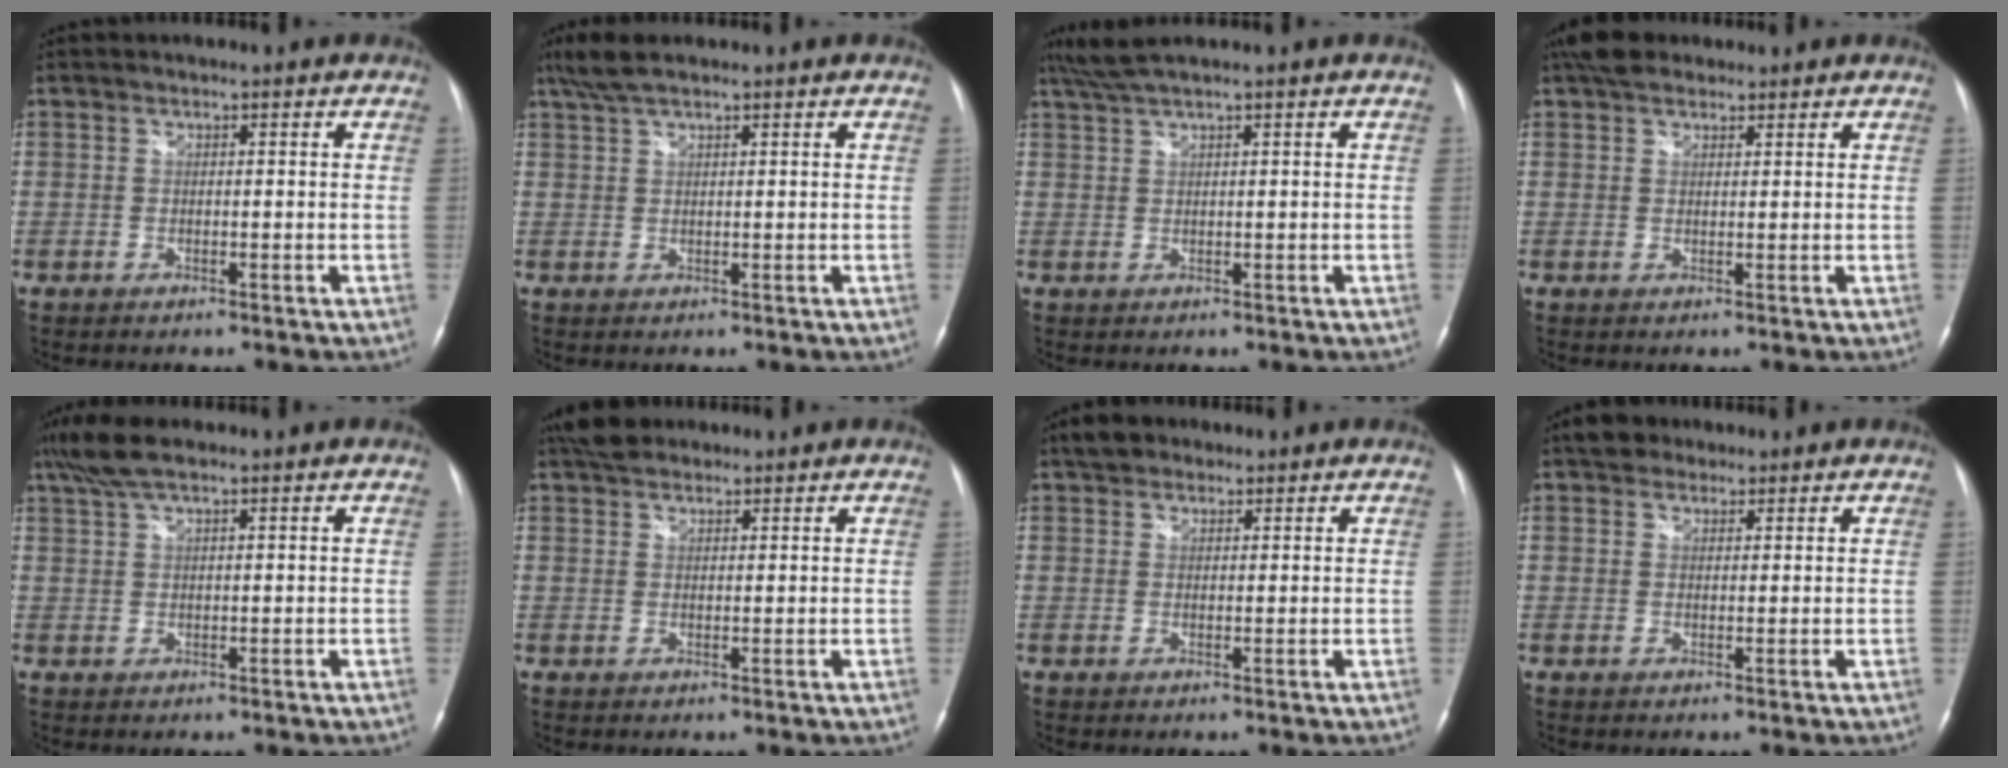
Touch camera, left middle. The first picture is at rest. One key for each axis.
{"total": 4.1, "fx": 3.2, "fy": 0.7, "fz": 2.5, "tx": -0.060, "ty": 0.016, "tz": 0.065}
{"total": 3.6, "fx": 2.9, "fy": -0.5, "fz": 2.1, "tx": -0.053, "ty": 0.019, "tz": 0.060}
{"total": 4.9, "fx": 3.9, "fy": 2.4, "fz": 1.9, "tx": -0.039, "ty": 0.027, "tz": 0.071}
{"total": 5.4, "fx": 4.0, "fy": 1.0, "fz": 3.5, "tx": -0.081, "ty": 0.021, "tz": 0.078}
{"total": 4.3, "fx": 3.6, "fy": 1.9, "fz": 1.4, "tx": -0.030, "ty": 0.021, "tz": 0.064}
{"total": 3.5, "fx": 2.5, "fy": 2.2, "fz": 1.2, "tx": -0.024, "ty": 0.018, "tz": 0.042}
{"total": 3.4, "fx": 2.5, "fy": 2.1, "fz": 0.8, "tx": -0.017, "ty": 0.018, "tz": 0.041}